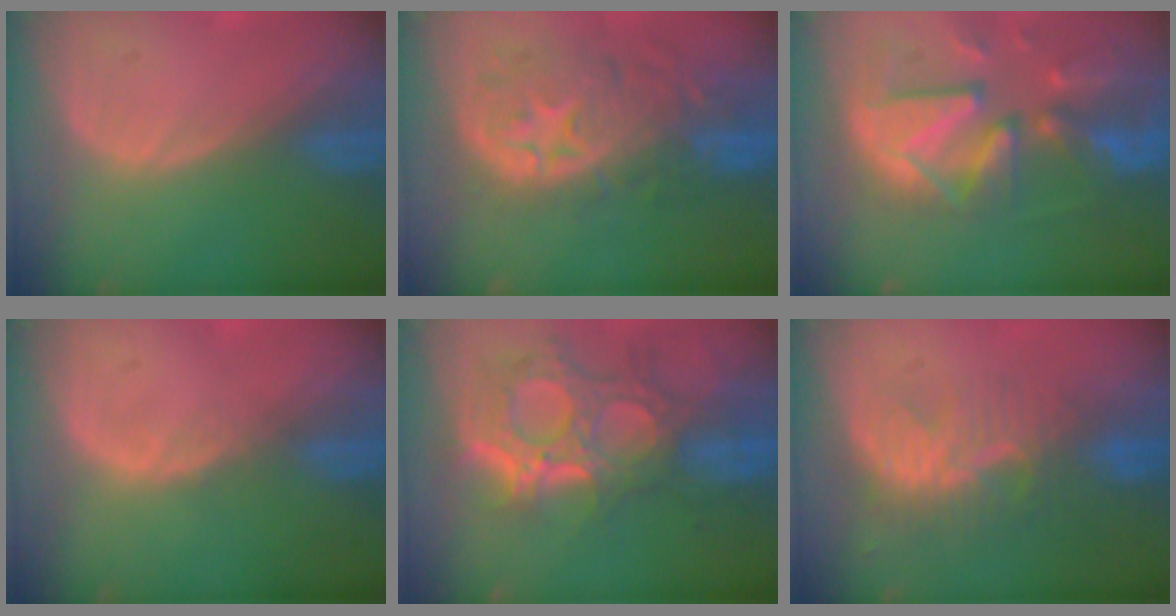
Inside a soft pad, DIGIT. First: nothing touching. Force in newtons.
{"total": 11.0, "press": 9.7, "slide": 5.2}
{"total": 12.6, "press": 11.0, "slide": 6.2}
{"total": 0.9, "press": 0.9, "slide": 0.2}
{"total": 12.2, "press": 10.7, "slide": 5.9}
{"total": 8.4, "press": 7.6, "slide": 3.6}